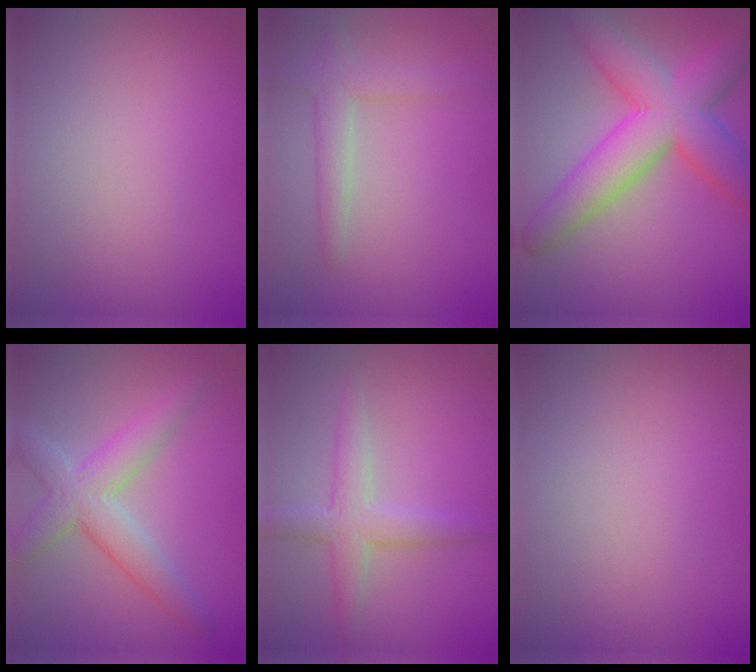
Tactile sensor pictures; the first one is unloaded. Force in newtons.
{"total": 2.7, "press": 2.7, "slide": 0.2}
{"total": 9.4, "press": 9.4, "slide": 0.1}
{"total": 5.0, "press": 5.0, "slide": 0.3}
{"total": 3.2, "press": 3.2, "slide": 0.1}
{"total": 0.0}